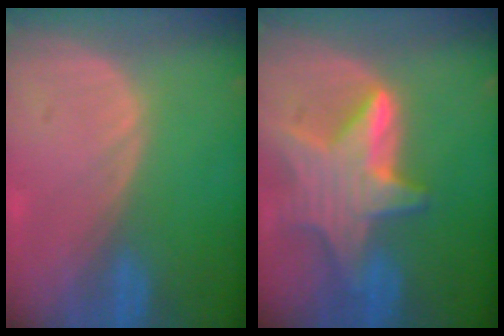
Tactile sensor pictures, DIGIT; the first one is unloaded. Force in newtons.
{"total": 9.3, "press": 9.3, "slide": 0.8}